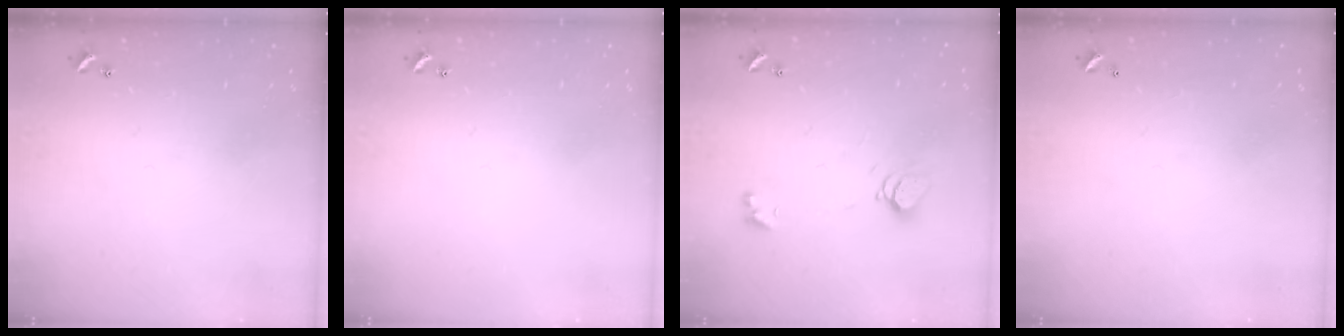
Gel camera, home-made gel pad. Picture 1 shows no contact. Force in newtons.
{"total": 0.0}
{"total": 4.3, "press": 4.2, "slide": 0.6}
{"total": 2.7, "press": 2.7, "slide": 0.1}